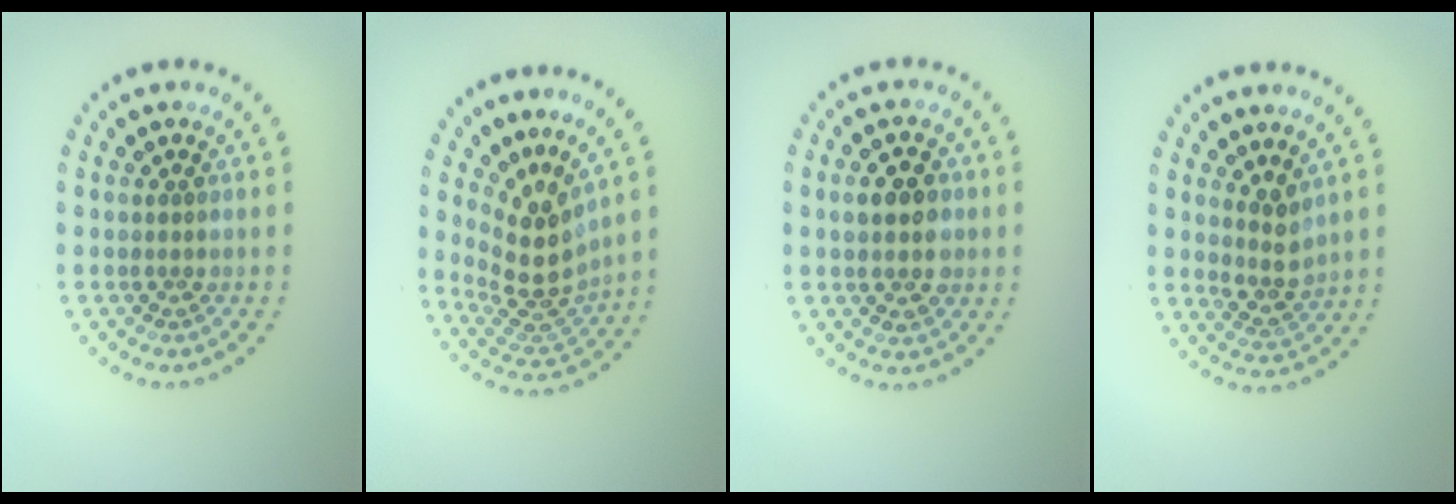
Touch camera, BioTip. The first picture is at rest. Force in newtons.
{"total": 4.3, "press": 3.1, "slide": 3.0}
{"total": 3.9, "press": 3.9, "slide": 0.2}
{"total": 2.6, "press": 2.0, "slide": 1.6}